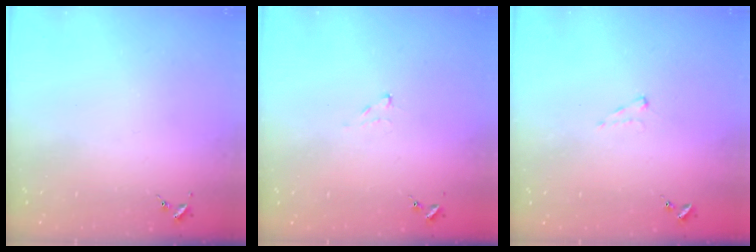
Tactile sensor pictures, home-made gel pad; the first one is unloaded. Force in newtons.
{"total": 4.7, "press": 4.6, "slide": 0.7}
{"total": 5.4, "press": 5.4, "slide": 0.5}